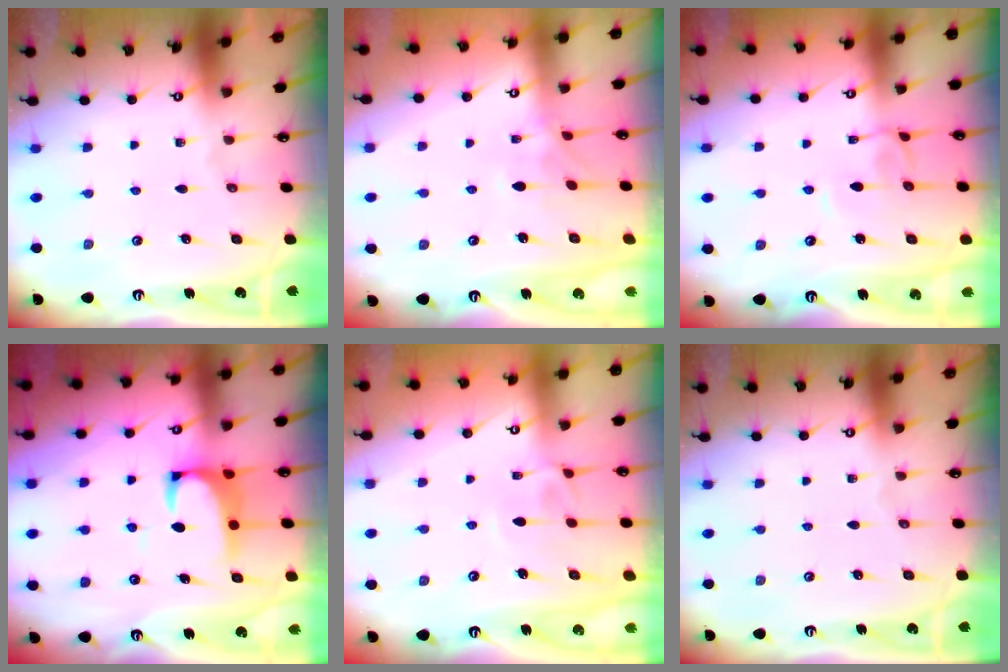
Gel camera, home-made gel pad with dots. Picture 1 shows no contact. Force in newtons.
{"total": 2.0, "press": 1.8, "slide": 0.9}
{"total": 2.3, "press": 2.2, "slide": 0.3}
{"total": 2.4, "press": 2.2, "slide": 1.0}
{"total": 0.9, "press": 0.2, "slide": 0.8}
{"total": 0.0}